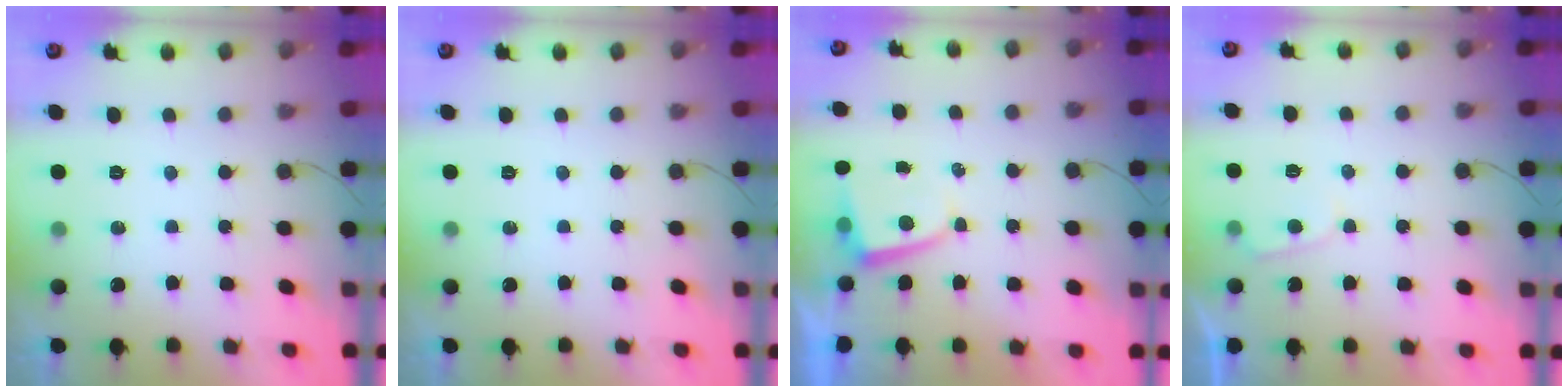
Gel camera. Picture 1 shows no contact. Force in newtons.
{"total": 0.0}
{"total": 1.8, "press": 1.8, "slide": 0.3}
{"total": 2.3, "press": 2.3, "slide": 0.2}